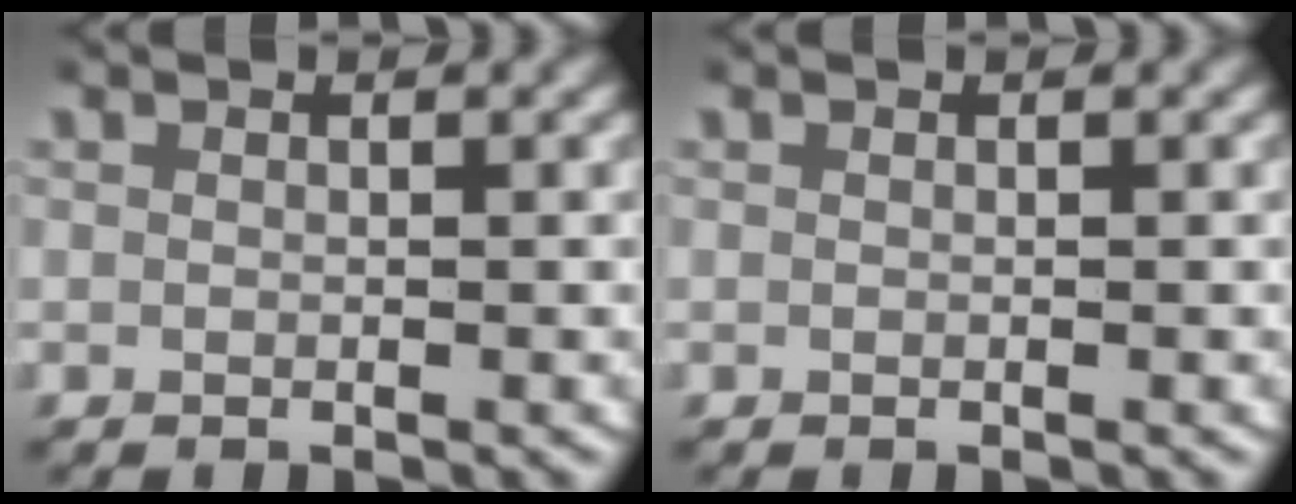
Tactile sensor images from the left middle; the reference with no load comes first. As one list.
[{"total": 0.0}]